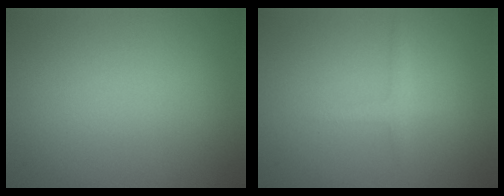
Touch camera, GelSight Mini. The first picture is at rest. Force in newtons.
{"total": 1.3, "press": 1.3, "slide": 0.1}